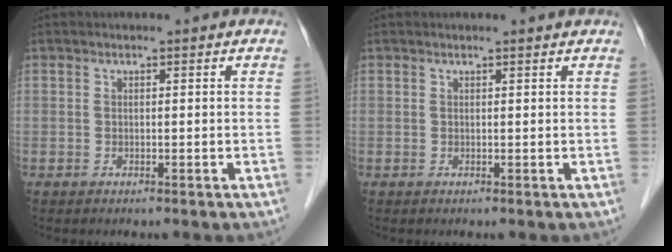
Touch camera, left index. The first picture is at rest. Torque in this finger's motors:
{"motor_torque": [0.18, -0.05, 0.05, -0.01]}